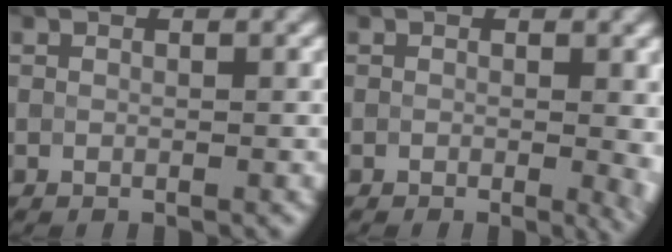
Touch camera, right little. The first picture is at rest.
{"total": 2.1, "force": [-0.2, 0.2, 2.1], "torque": [-0.020, 0.002, 0.006]}